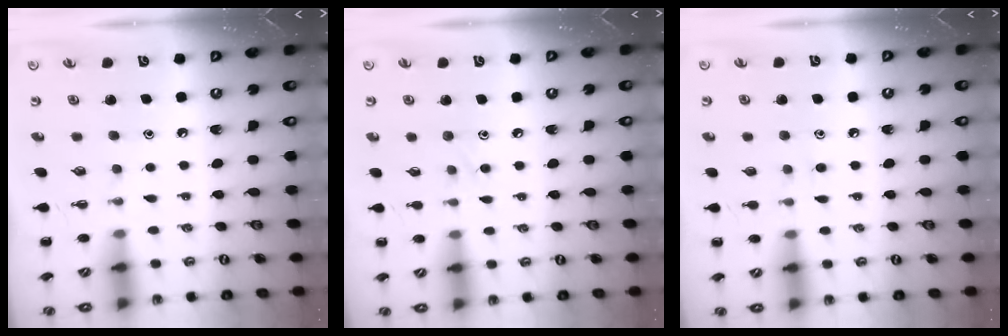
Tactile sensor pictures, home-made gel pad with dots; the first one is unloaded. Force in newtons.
{"total": 5.8, "press": 5.4, "slide": 1.9}
{"total": 5.8, "press": 5.6, "slide": 1.7}